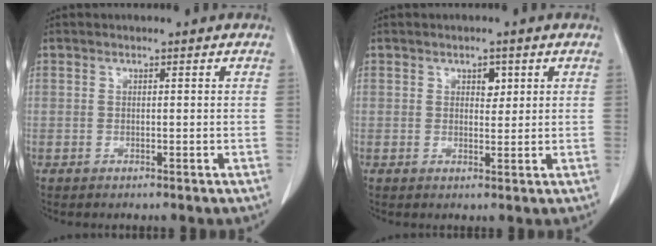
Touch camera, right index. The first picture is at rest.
{"total": 2.0, "force": [0.9, 1.2, 1.3], "torque": [-0.015, -0.001, 0.013]}